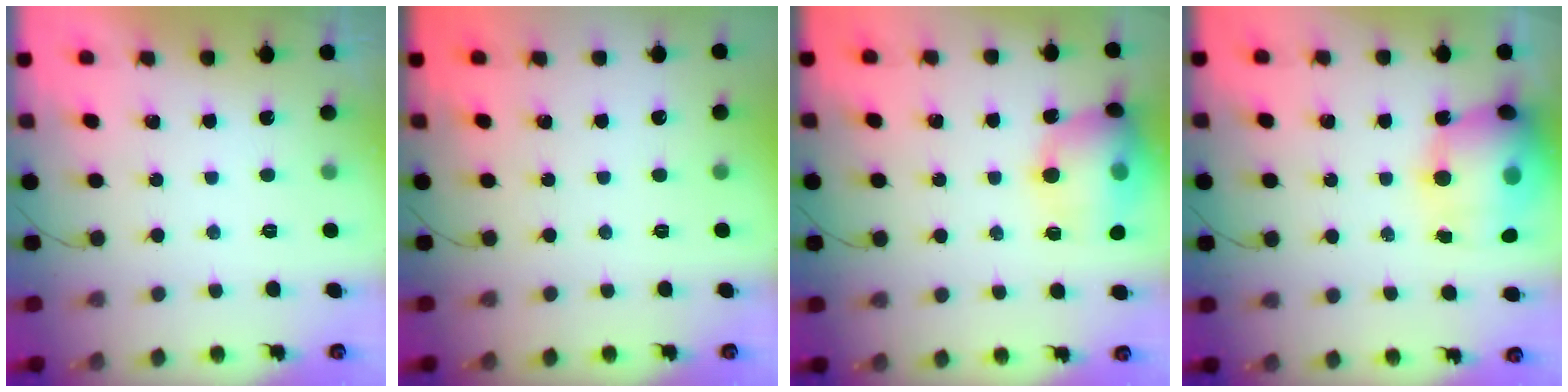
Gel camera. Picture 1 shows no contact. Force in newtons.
{"total": 0.0}
{"total": 15.8, "press": 15.3, "slide": 3.7}
{"total": 19.3, "press": 18.8, "slide": 4.3}